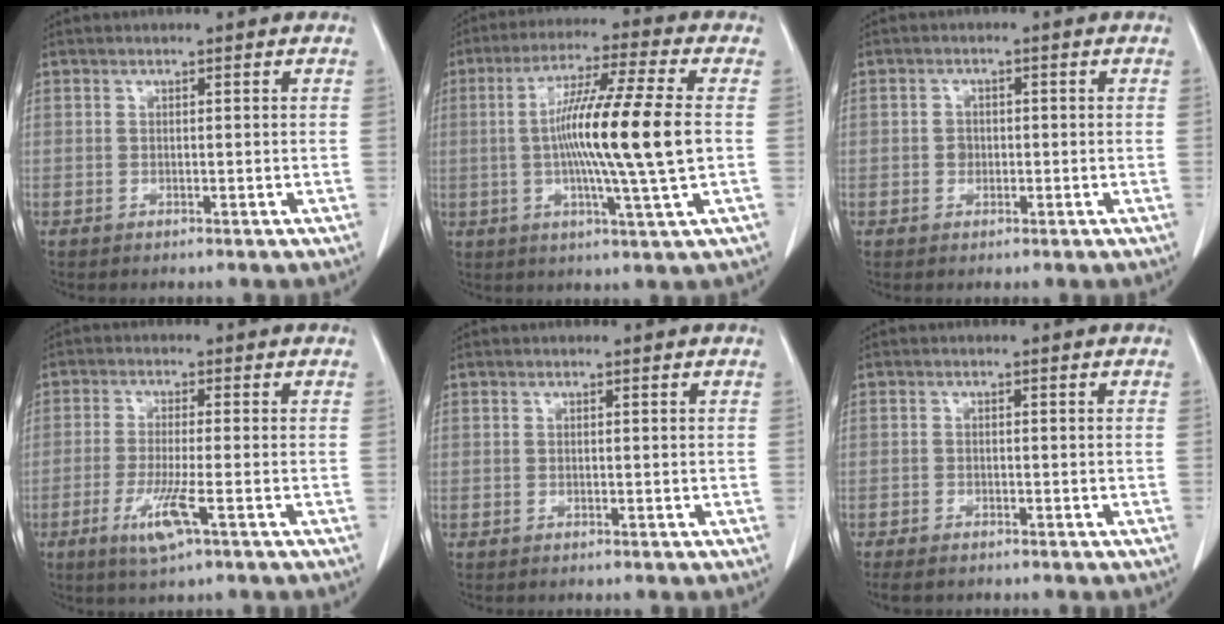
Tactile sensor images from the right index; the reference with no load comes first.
{"total": 14.7, "force": [-0.2, -0.9, 14.6], "torque": [-0.265, -0.005, -0.013]}
{"total": 1.7, "force": [-0.3, 1.5, 0.8], "torque": [-0.008, 0.006, -0.006]}
{"total": 5.9, "force": [-2.7, 0.0, 5.3], "torque": [-0.106, -0.016, -0.051]}
{"total": 0.0}
{"total": 2.6, "force": [-2.1, 0.9, 1.1], "torque": [-0.018, -0.004, -0.033]}